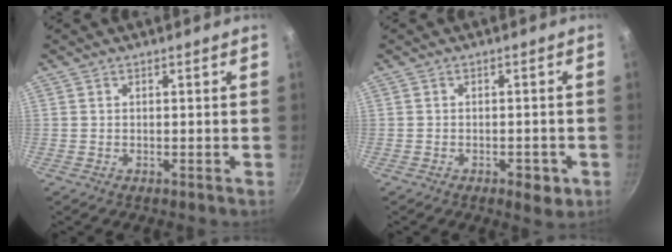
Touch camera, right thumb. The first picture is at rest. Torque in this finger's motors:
{"motor_torque": [0.77, 0.43, -0.14, 0.05, -0.01]}